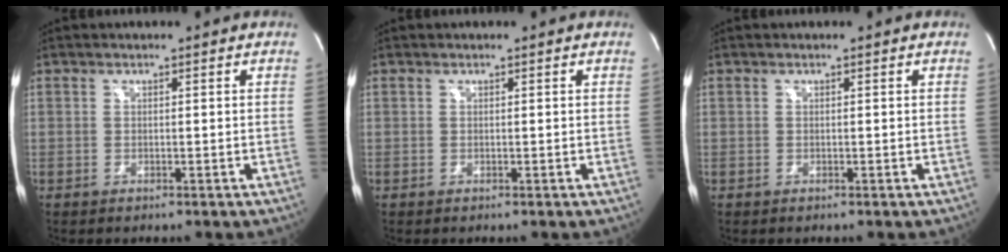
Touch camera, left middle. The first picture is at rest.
{"total": 0.0}
{"total": 0.0}